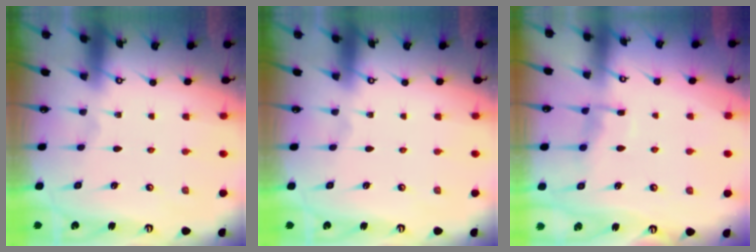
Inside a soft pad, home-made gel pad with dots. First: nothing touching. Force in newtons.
{"total": 0.0}
{"total": 7.7, "press": 7.7, "slide": 0.8}